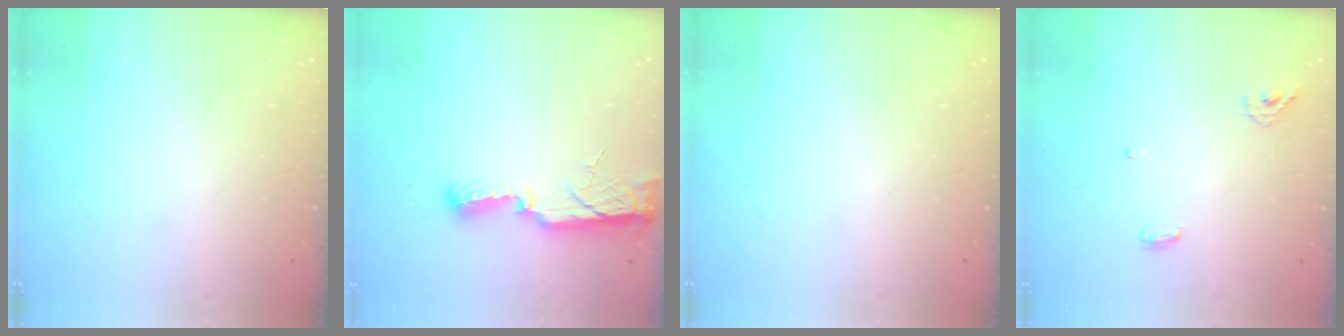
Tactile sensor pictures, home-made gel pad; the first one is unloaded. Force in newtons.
{"total": 8.1, "press": 8.1, "slide": 0.7}
{"total": 0.0}
{"total": 5.1, "press": 5.0, "slide": 1.1}